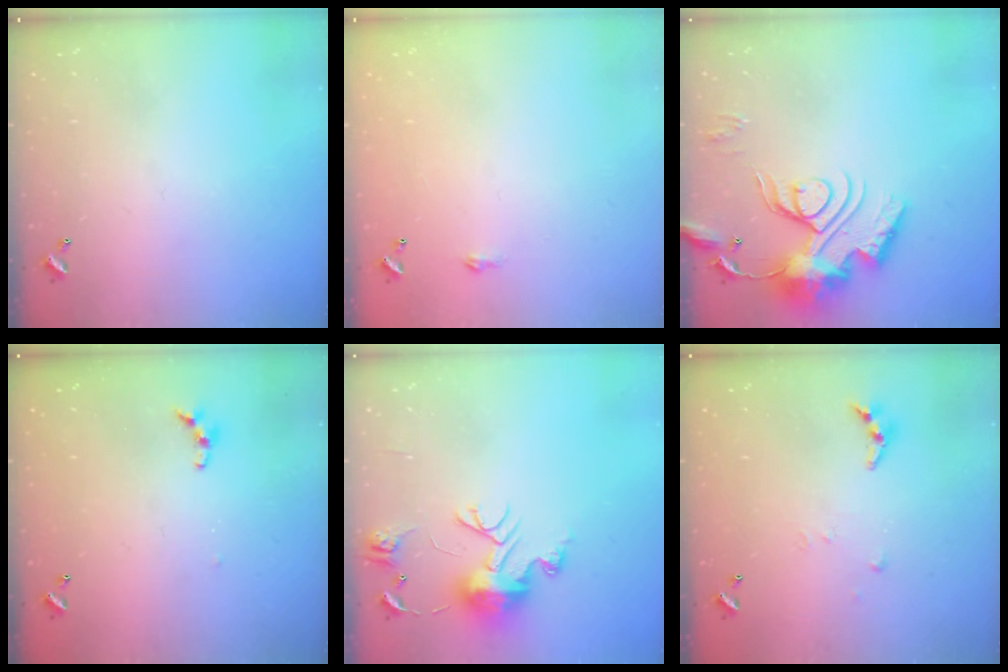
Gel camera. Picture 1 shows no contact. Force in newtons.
{"total": 1.8, "press": 1.8, "slide": 0.3}
{"total": 18.4, "press": 18.3, "slide": 1.8}
{"total": 5.5, "press": 5.5, "slide": 0.6}
{"total": 10.8, "press": 10.8, "slide": 1.2}
{"total": 4.7, "press": 4.7, "slide": 0.3}